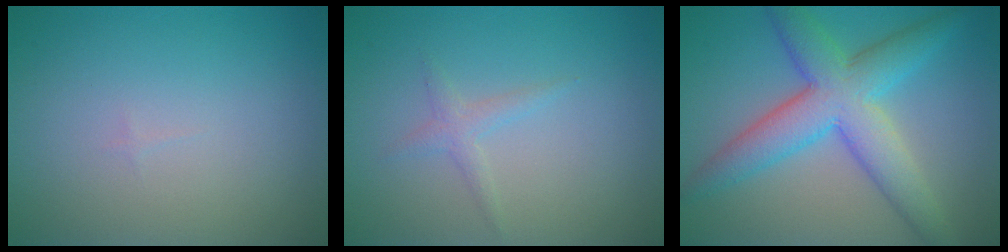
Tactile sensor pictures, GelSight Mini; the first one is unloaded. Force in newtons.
{"total": 1.2, "press": 1.2, "slide": 0.1}
{"total": 7.2, "press": 7.2, "slide": 0.0}